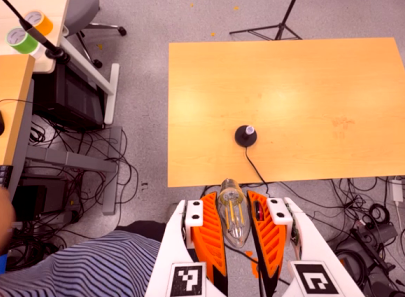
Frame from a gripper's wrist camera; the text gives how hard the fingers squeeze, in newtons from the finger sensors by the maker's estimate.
{"total": 20.6, "left": 23.3, "right": 17.9}